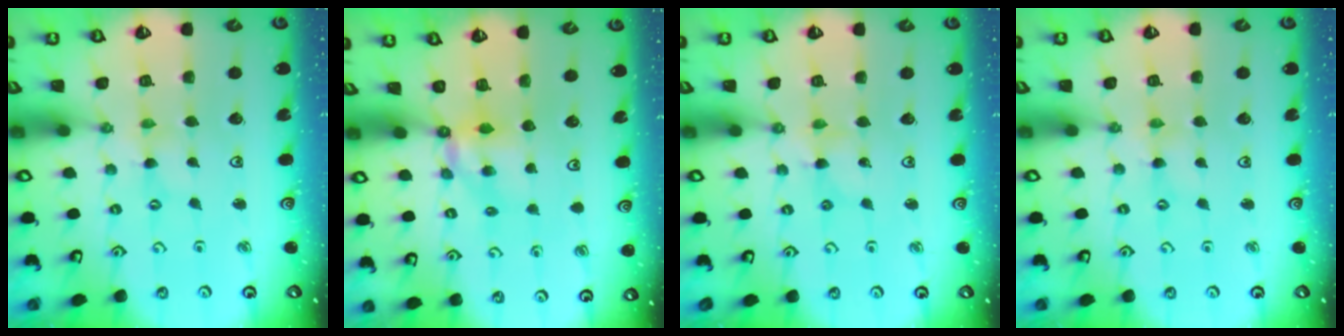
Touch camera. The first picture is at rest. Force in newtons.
{"total": 6.7, "press": 6.7, "slide": 0.3}
{"total": 1.8, "press": 1.8, "slide": 0.2}
{"total": 1.7, "press": 1.7, "slide": 0.3}